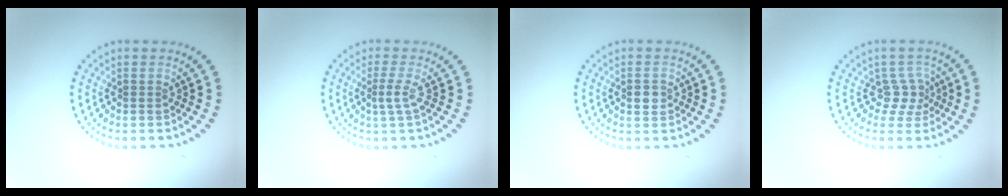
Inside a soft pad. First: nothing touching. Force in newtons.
{"total": 1.5, "press": 1.0, "slide": 1.1}
{"total": 1.3, "press": 1.3, "slide": 0.2}
{"total": 2.3, "press": 1.6, "slide": 1.6}